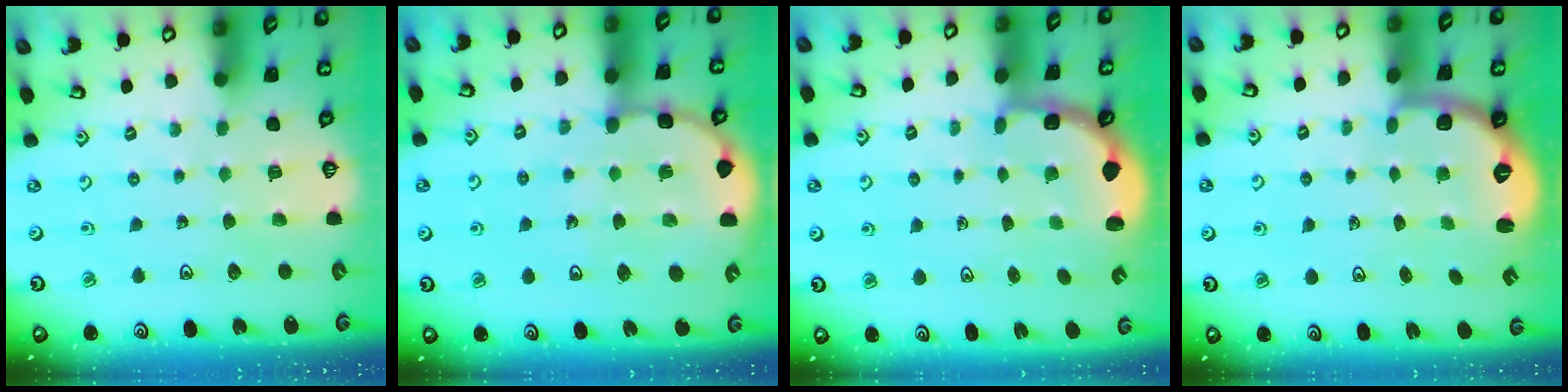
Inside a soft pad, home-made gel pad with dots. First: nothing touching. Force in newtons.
{"total": 8.2, "press": 7.9, "slide": 2.2}
{"total": 2.5, "press": 2.2, "slide": 1.2}
{"total": 2.7, "press": 1.7, "slide": 2.1}